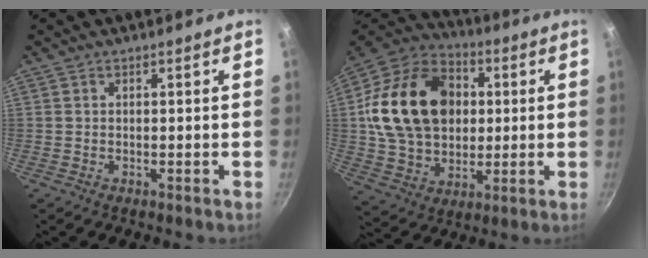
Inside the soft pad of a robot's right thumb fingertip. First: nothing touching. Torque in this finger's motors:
{"motor_torque": [1.59, 3.42, 1.54, 0.05, 0.21]}